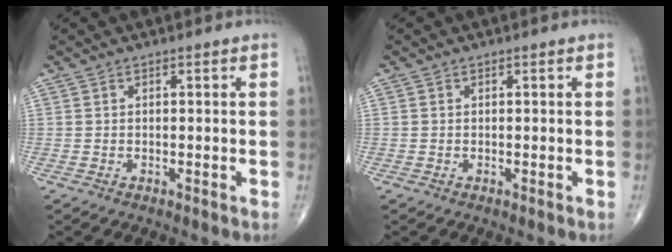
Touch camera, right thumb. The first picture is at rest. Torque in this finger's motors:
{"motor_torque": [-0.17, -0.02, -0.16, 0.01, 0.04]}